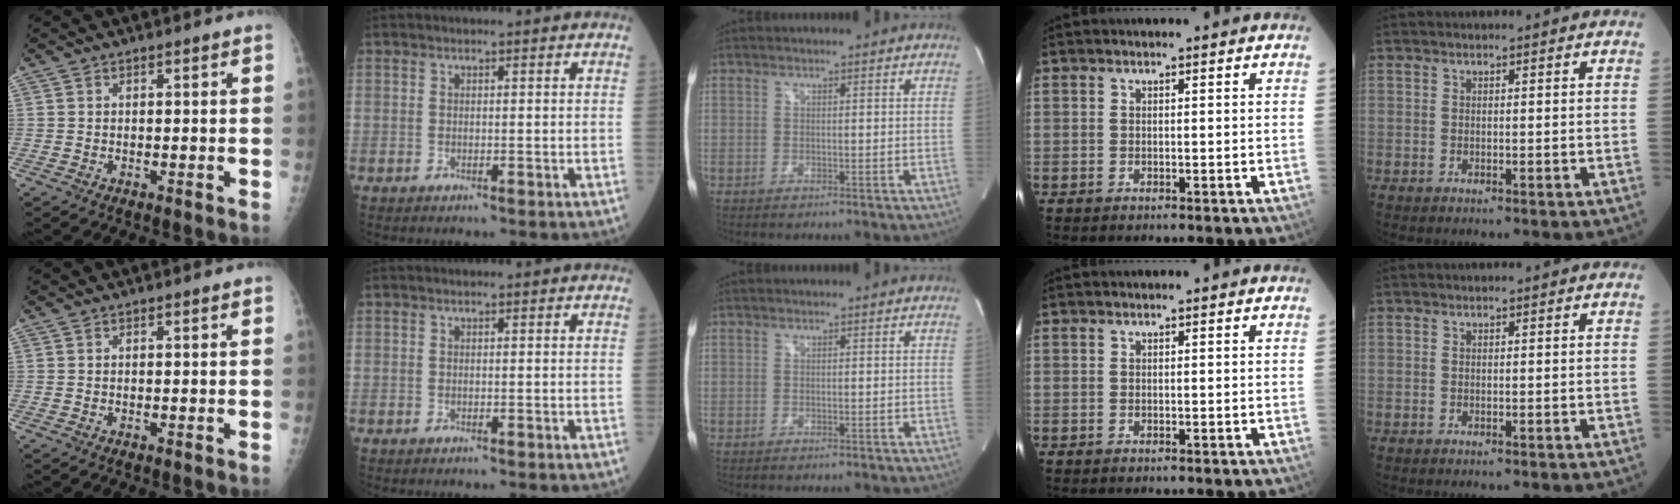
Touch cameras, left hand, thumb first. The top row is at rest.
{}